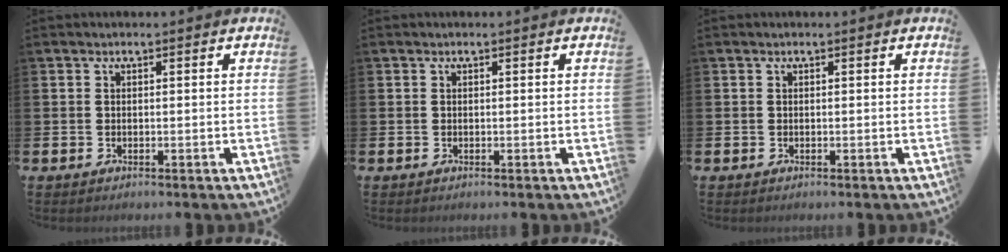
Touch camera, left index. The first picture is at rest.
{"total": 0.0}
{"total": 0.0}